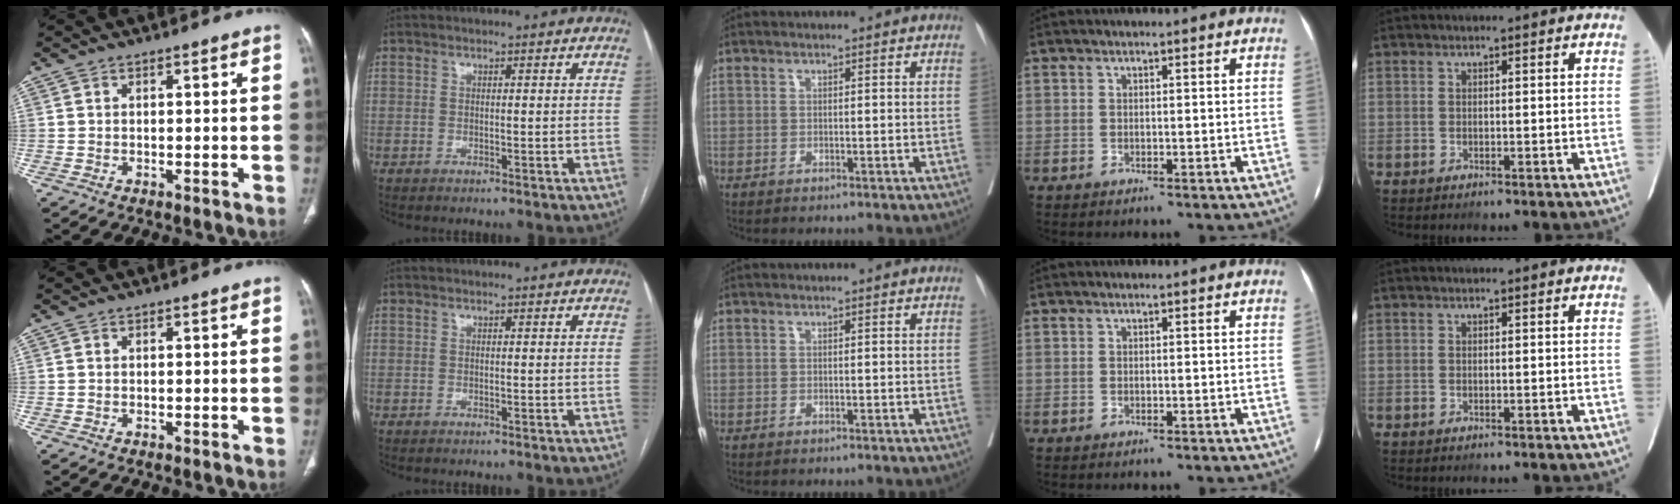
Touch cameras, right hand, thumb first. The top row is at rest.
{}